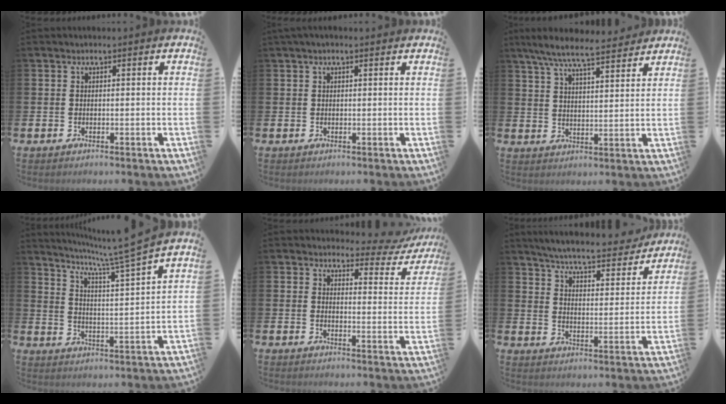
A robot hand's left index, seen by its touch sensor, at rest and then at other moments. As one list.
[{"total": 0.9, "force": [0.5, 0.1, 0.7], "torque": [-0.009, 0.000, 0.009]}, {"total": 8.0, "force": [7.3, 1.1, 3.1], "torque": [-0.076, -0.034, 0.129]}, {"total": 7.1, "force": [6.3, -1.1, 3.0], "torque": [-0.067, -0.050, 0.100]}, {"total": 3.0, "force": [2.5, 1.5, 0.8], "torque": [-0.008, -0.027, 0.033]}, {"total": 6.3, "force": [6.0, 0.4, 1.8], "torque": [-0.051, -0.045, 0.100]}]